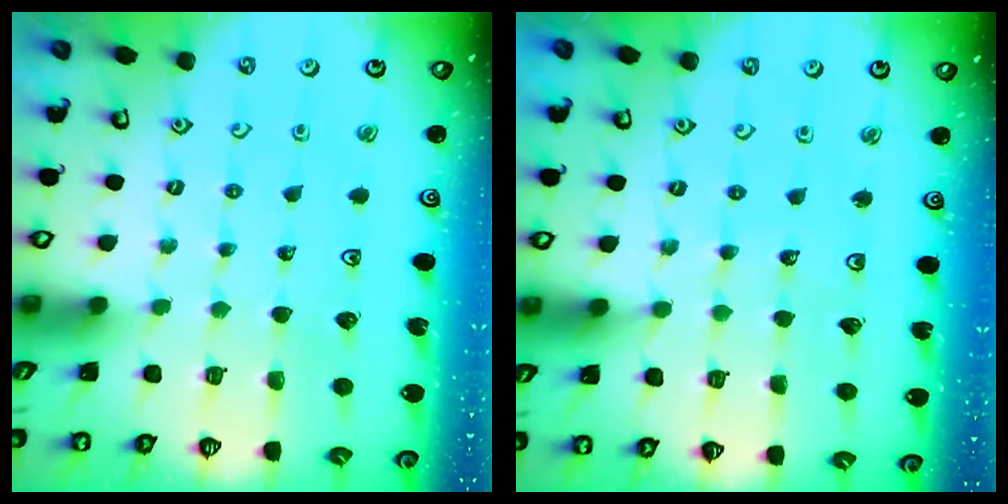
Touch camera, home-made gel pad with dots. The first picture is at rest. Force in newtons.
{"total": 4.9, "press": 4.9, "slide": 0.6}